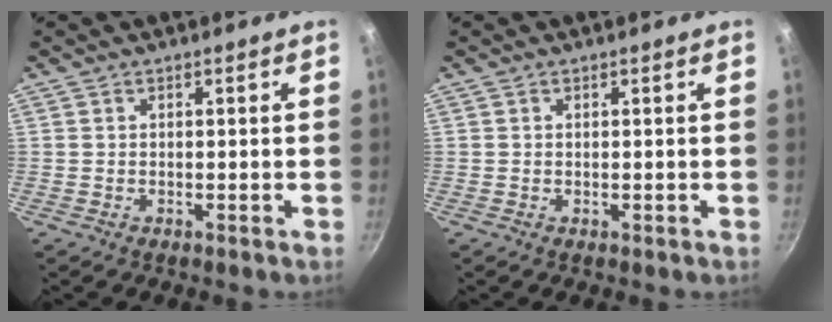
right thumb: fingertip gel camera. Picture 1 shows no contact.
{"total": 0.0}